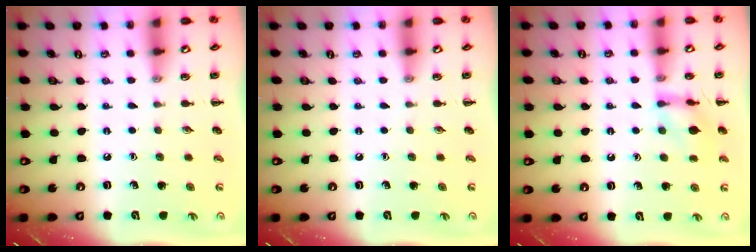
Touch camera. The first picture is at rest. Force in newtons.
{"total": 0.0}
{"total": 11.4, "press": 11.4, "slide": 0.9}